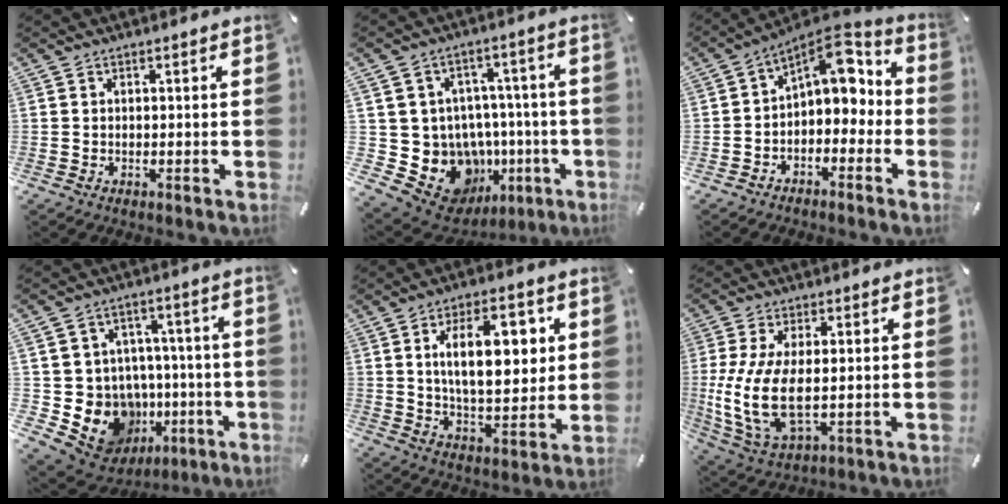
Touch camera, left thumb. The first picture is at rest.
{"total": 15.0, "force": [-5.2, 12.5, 6.3], "torque": [-0.102, 0.013, -0.057]}
{"total": 7.9, "force": [3.6, 5.3, 4.5], "torque": [-0.051, -0.042, 0.060]}
{"total": 14.5, "force": [-4.5, 12.6, 5.5], "torque": [-0.087, 0.018, -0.044]}
{"total": 16.6, "force": [4.6, 8.4, 13.5], "torque": [-0.205, 0.002, 0.070]}
{"total": 12.7, "force": [0.2, 5.6, 11.4], "torque": [-0.262, -0.023, 0.005]}